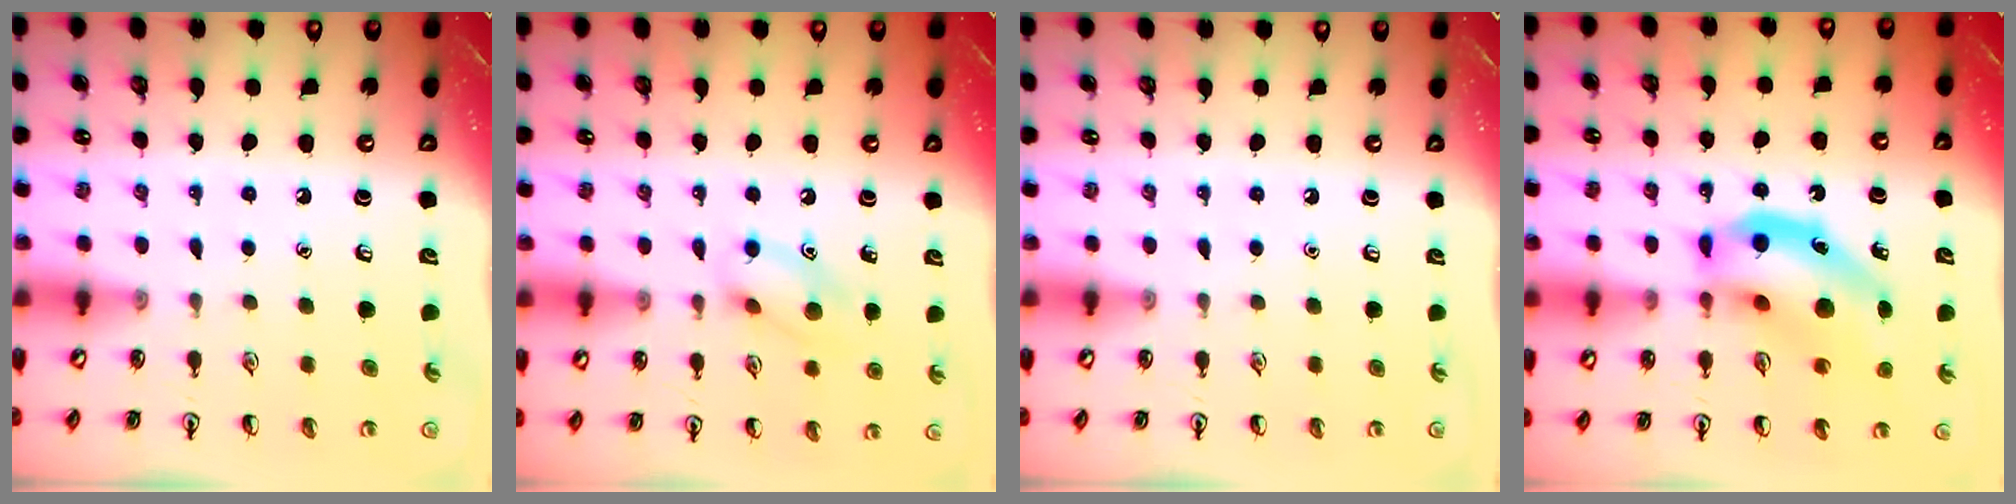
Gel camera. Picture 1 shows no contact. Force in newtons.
{"total": 10.5, "press": 10.5, "slide": 0.7}
{"total": 0.0}
{"total": 15.3, "press": 14.7, "slide": 4.5}